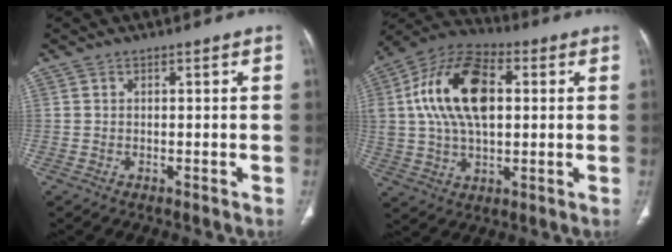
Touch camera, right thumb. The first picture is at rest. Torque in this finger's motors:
{"motor_torque": [2.43, 2.59, 2.19, 0.58, 0.70]}